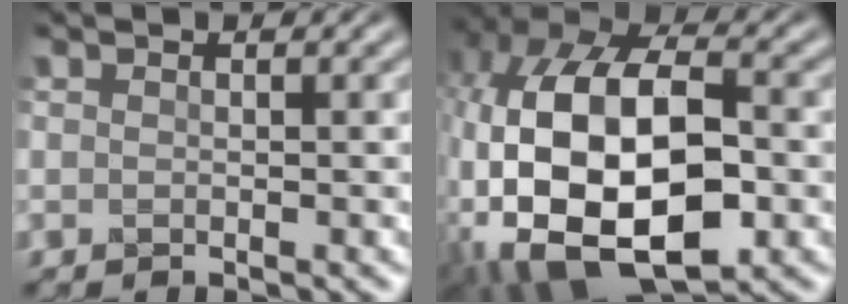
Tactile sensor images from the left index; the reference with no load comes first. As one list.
[{"total": 17.0, "force": [-2.6, 10.3, 13.3], "torque": [-0.256, -0.007, -0.037]}]